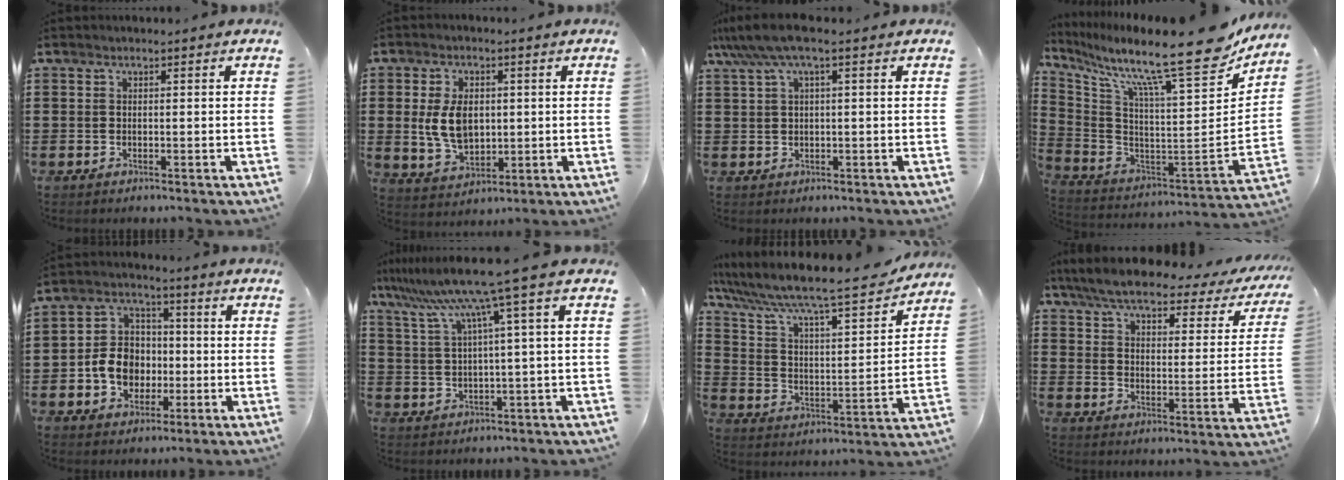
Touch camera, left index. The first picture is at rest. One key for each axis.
{"total": 7.3, "fx": 0.7, "fy": 4.6, "fz": 5.6, "tx": -0.126, "ty": 0.003, "tz": 0.007}
{"total": 4.9, "fx": 2.0, "fy": 0.7, "fz": 4.4, "tx": -0.102, "ty": 0.000, "tz": 0.031}
{"total": 15.4, "fx": 11.7, "fy": 1.1, "fz": 10.0, "tx": -0.195, "ty": -0.095, "tz": 0.184}
{"total": 7.8, "fx": -1.7, "fy": 6.7, "fz": 3.7, "tx": -0.101, "ty": 0.018, "tz": -0.032}
{"total": 9.2, "fx": 5.3, "fy": -0.9, "fz": 7.4, "tx": -0.174, "ty": -0.035, "tz": 0.083}
{"total": 9.1, "fx": 7.8, "fy": 1.0, "fz": 4.6, "tx": -0.124, "ty": -0.057, "tz": 0.126}
{"total": 6.5, "fx": 5.5, "fy": 0.9, "fz": 3.2, "tx": -0.087, "ty": -0.031, "tz": 0.094}